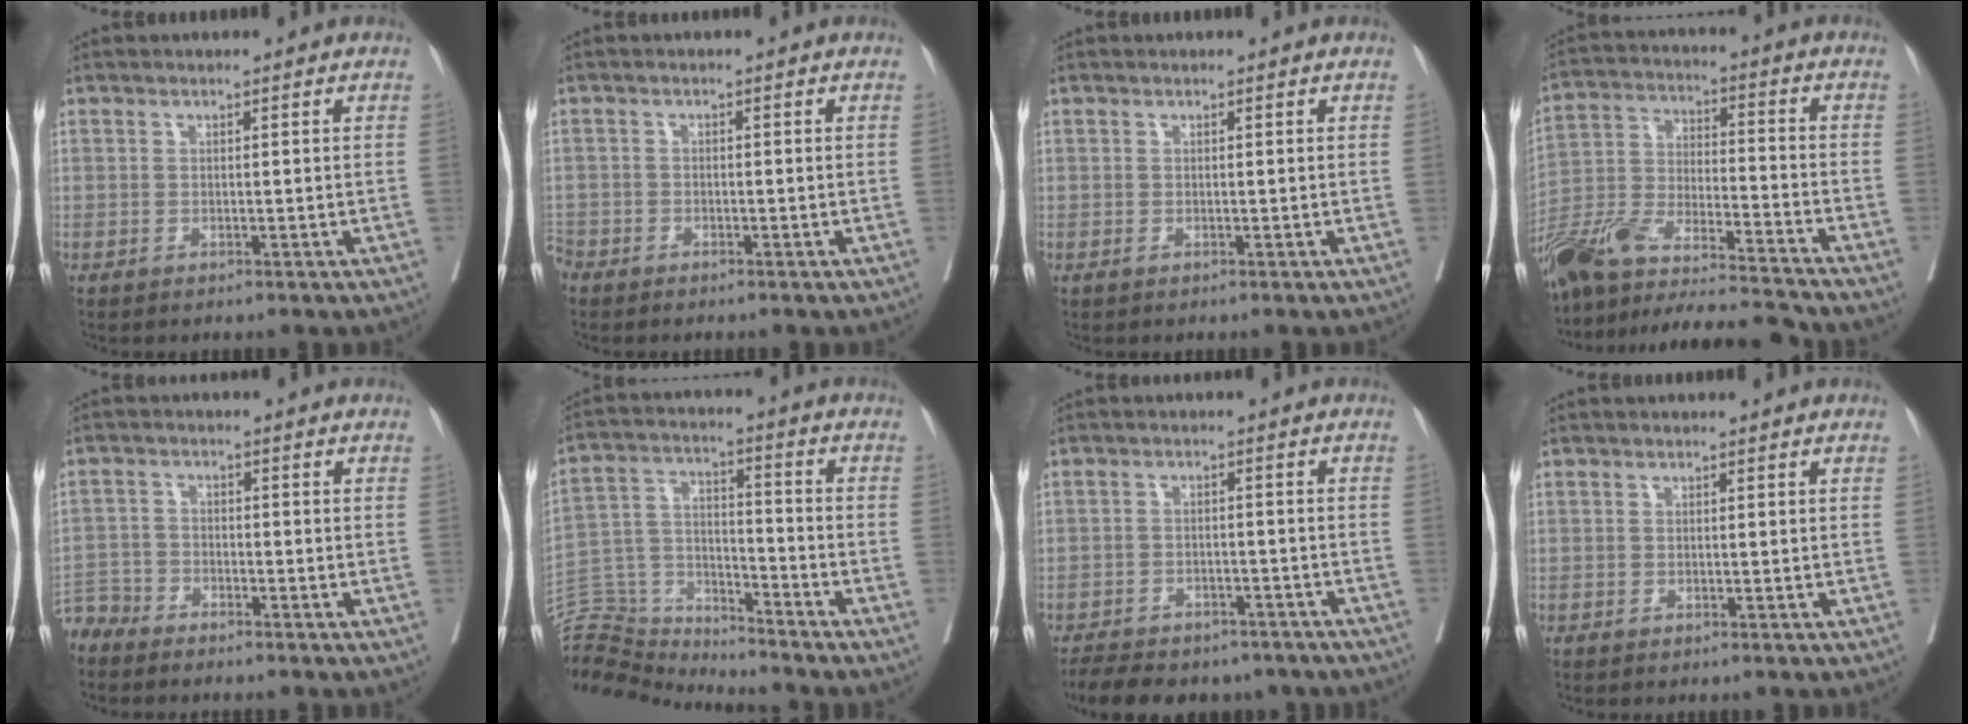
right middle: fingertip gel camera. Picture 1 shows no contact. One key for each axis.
{"total": 2.9, "fx": -2.5, "fy": 1.5, "fz": 0.4, "tx": -0.009, "ty": -0.001, "tz": -0.052}
{"total": 0.0}
{"total": 22.9, "fx": -19.9, "fy": 1.2, "fz": 11.1, "tx": -0.237, "ty": -0.029, "tz": -0.344}
{"total": 4.9, "fx": -4.7, "fy": 1.3, "fz": -0.3, "tx": 0.012, "ty": -0.005, "tz": -0.097}
{"total": 14.6, "fx": -14.5, "fy": 1.0, "fz": 1.0, "tx": -0.033, "ty": 0.043, "tz": -0.266}
{"total": 16.8, "fx": -13.7, "fy": 6.9, "fz": 6.7, "tx": -0.162, "ty": -0.006, "tz": -0.177}
{"total": 0.0}